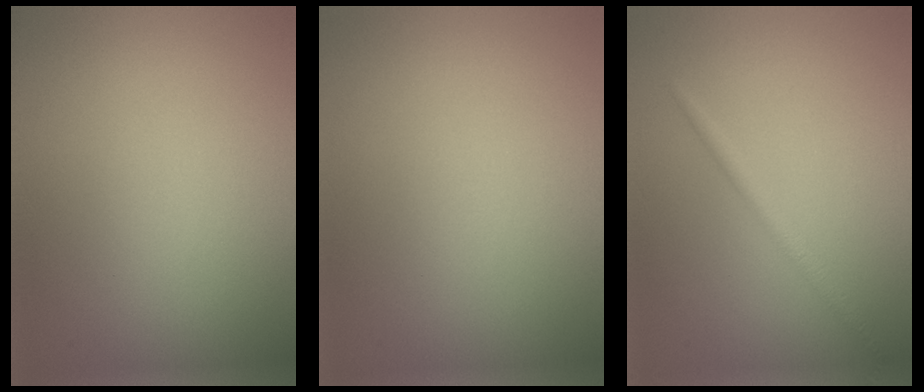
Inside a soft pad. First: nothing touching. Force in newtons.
{"total": 0.0}
{"total": 1.5, "press": 1.5, "slide": 0.1}